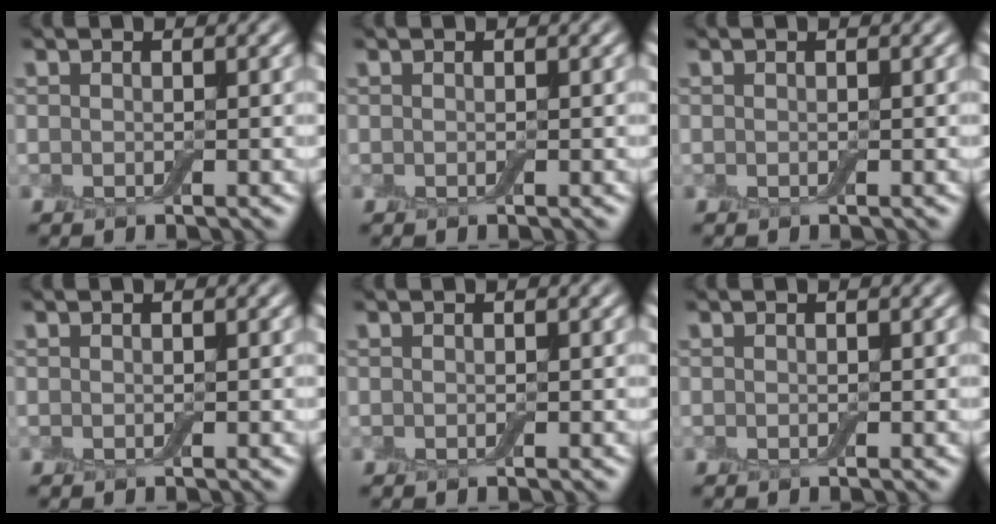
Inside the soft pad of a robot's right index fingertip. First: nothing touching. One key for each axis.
{"total": 0.0}
{"total": 0.0}
{"total": 0.0}
{"total": 0.0}
{"total": 0.0}